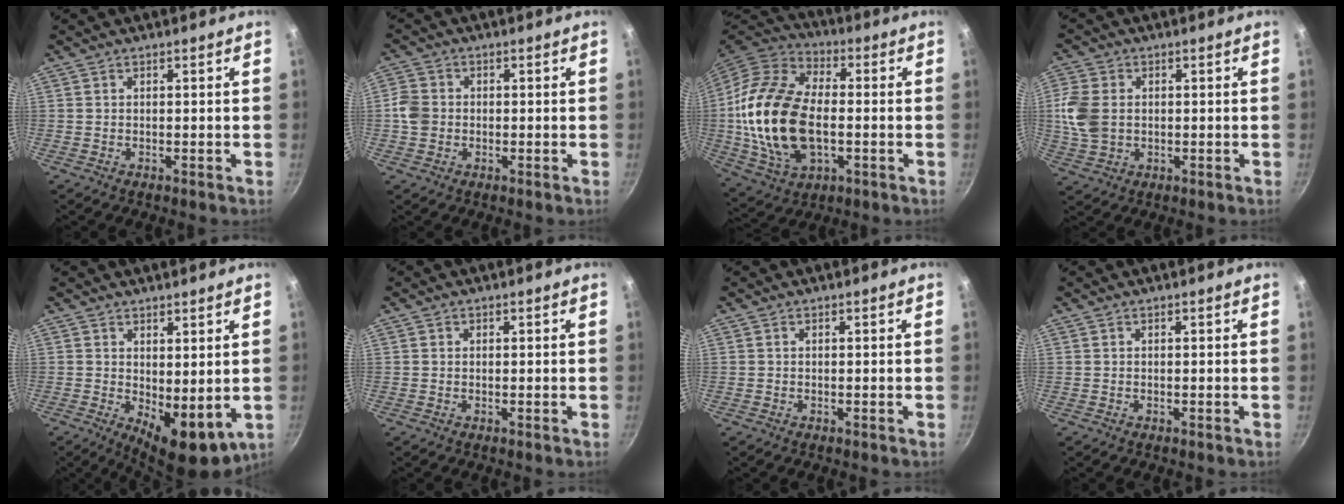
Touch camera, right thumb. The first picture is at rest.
{"total": 4.6, "force": [-0.5, 4.0, 2.1], "torque": [-0.027, 0.011, -0.016]}
{"total": 23.2, "force": [-1.5, 14.1, 18.4], "torque": [-0.352, 0.020, -0.027]}
{"total": 8.5, "force": [0.6, 6.4, 5.6], "torque": [-0.111, 0.003, 0.013]}
{"total": 8.7, "force": [0.5, 4.1, 7.6], "torque": [-0.087, -0.020, 0.020]}
{"total": 0.5, "force": [0.2, 0.5, 0.1], "torque": [0.002, 0.001, 0.001]}
{"total": 0.0}
{"total": 0.0}